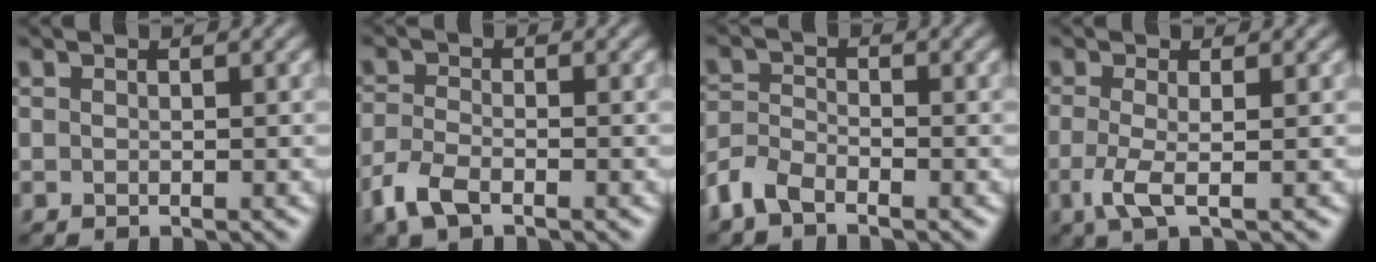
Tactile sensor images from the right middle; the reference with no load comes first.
{"total": 3.0, "force": [-1.9, 1.3, 1.9], "torque": [-0.048, -0.003, -0.047]}
{"total": 2.9, "force": [-2.1, 1.3, 1.4], "torque": [-0.032, 0.002, -0.054]}
{"total": 2.7, "force": [-0.8, 0.6, 2.6], "torque": [-0.063, -0.008, -0.020]}